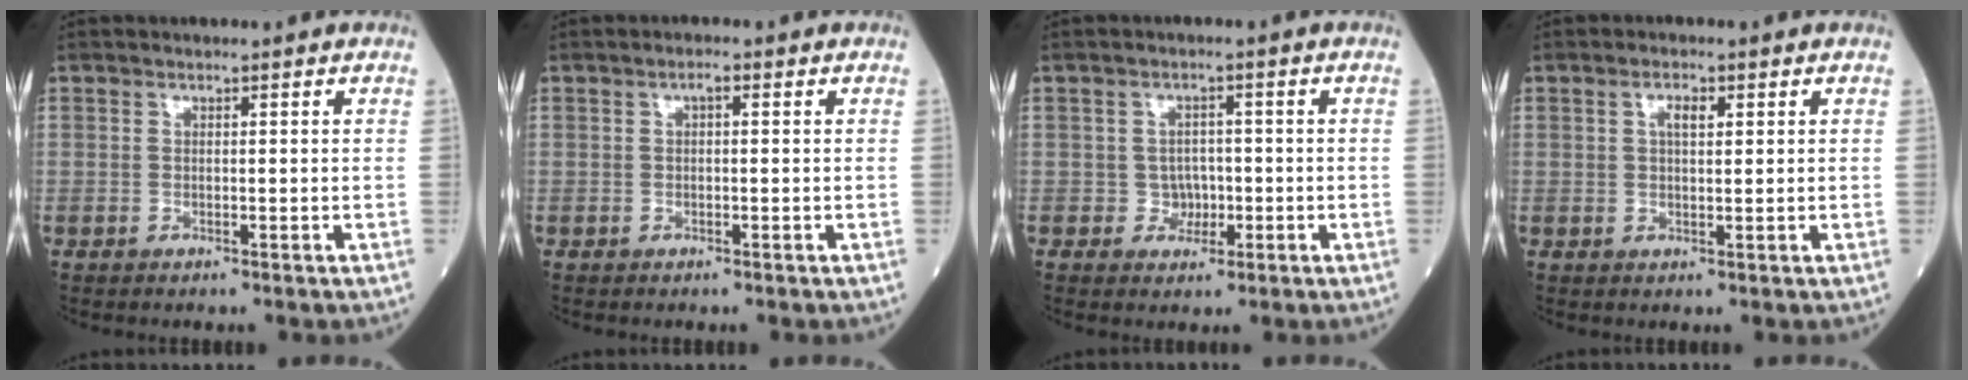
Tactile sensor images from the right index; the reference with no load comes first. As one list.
[{"total": 1.0, "force": [0.3, 0.2, 1.0], "torque": [-0.015, 0.004, 0.003]}, {"total": 2.8, "force": [-0.5, 2.6, 0.8], "torque": [-0.003, 0.008, -0.003]}, {"total": 2.3, "force": [0.9, 0.7, 2.0], "torque": [-0.038, 0.001, 0.016]}]